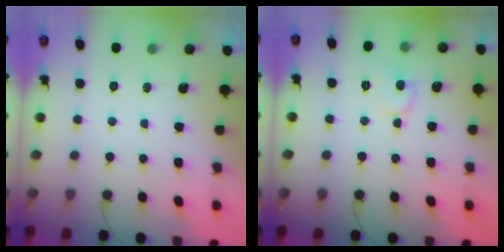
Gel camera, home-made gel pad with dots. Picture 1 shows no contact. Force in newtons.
{"total": 7.2, "press": 7.1, "slide": 0.6}